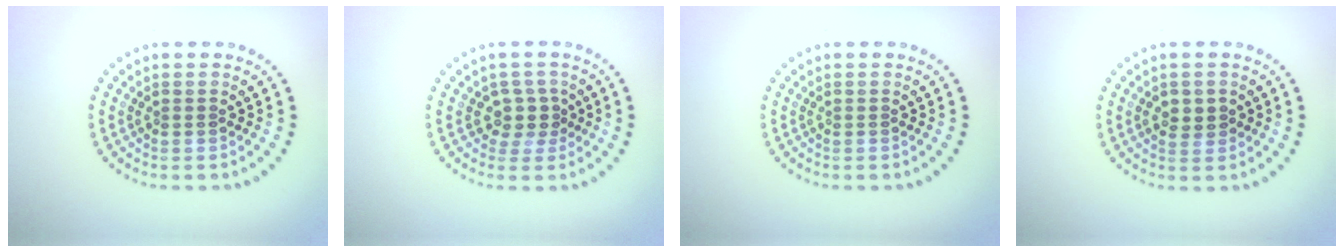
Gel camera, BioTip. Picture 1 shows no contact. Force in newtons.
{"total": 2.1, "press": 1.7, "slide": 1.3}
{"total": 0.0}
{"total": 1.7, "press": 1.7, "slide": 0.1}